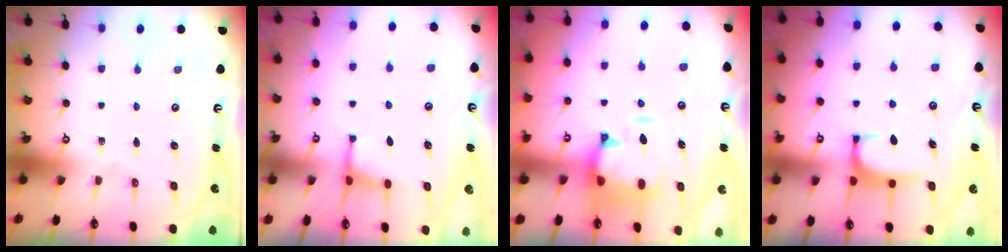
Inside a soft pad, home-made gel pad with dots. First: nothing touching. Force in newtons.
{"total": 4.4, "press": 4.4, "slide": 0.2}
{"total": 3.6, "press": 3.3, "slide": 1.6}
{"total": 1.8, "press": 1.7, "slide": 0.5}